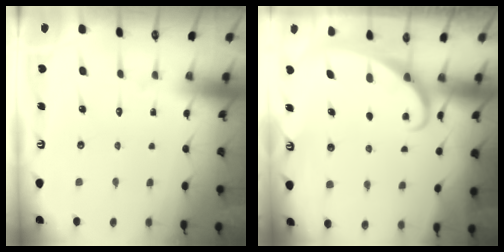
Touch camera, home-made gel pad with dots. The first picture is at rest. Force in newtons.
{"total": 2.3, "press": 2.3, "slide": 0.4}